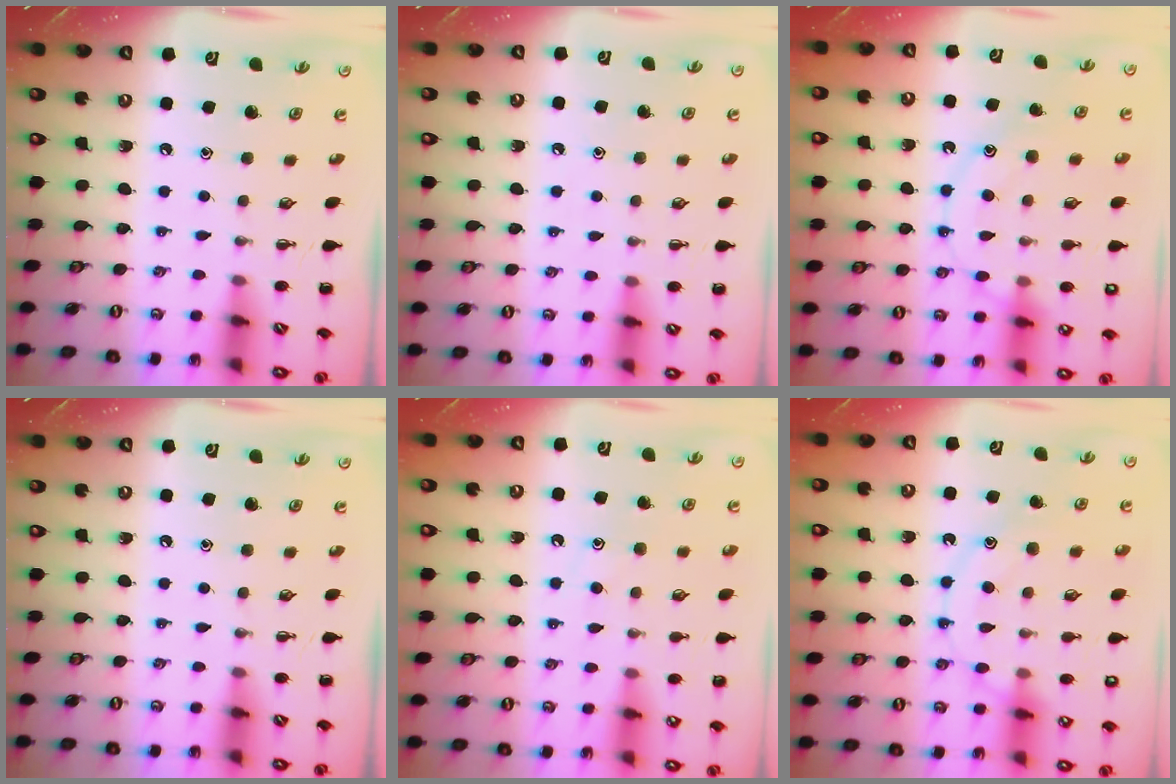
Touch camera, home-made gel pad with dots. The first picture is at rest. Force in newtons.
{"total": 6.9, "press": 6.6, "slide": 2.1}
{"total": 14.4, "press": 14.3, "slide": 0.8}
{"total": 0.0}
{"total": 8.6, "press": 8.5, "slide": 1.1}
{"total": 13.2, "press": 13.2, "slide": 0.7}